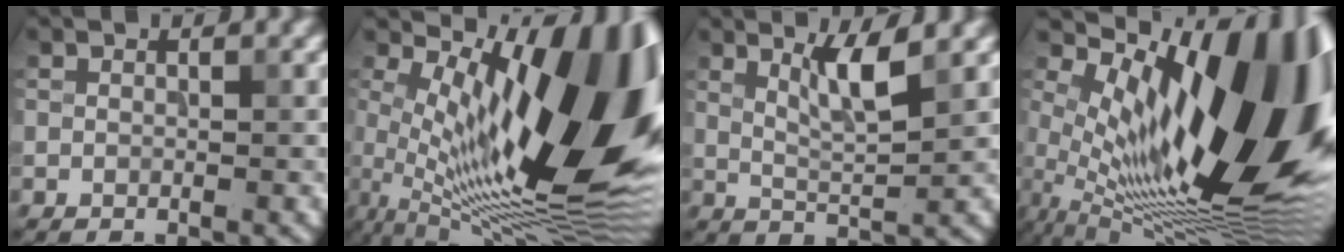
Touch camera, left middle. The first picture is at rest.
{"total": 16.6, "force": [3.2, 6.3, 15.1], "torque": [-0.218, -0.003, 0.050]}
{"total": 3.3, "force": [2.1, 0.1, 2.5], "torque": [-0.046, -0.002, 0.041]}
{"total": 18.3, "force": [4.2, 8.0, 16.0], "torque": [-0.236, 0.007, 0.067]}